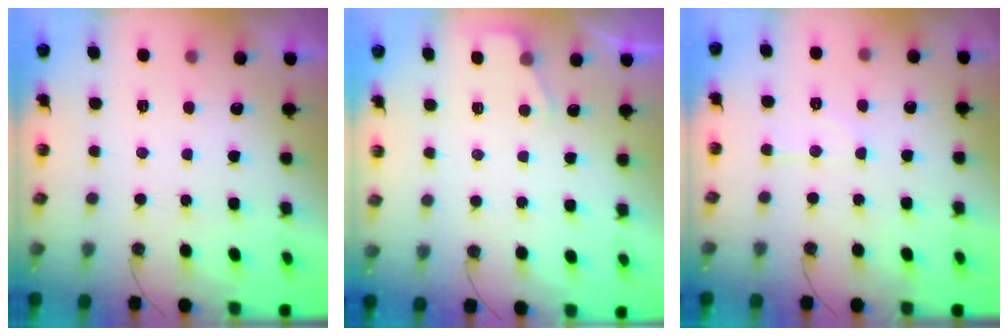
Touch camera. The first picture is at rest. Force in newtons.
{"total": 2.8, "press": 2.7, "slide": 0.5}
{"total": 6.7, "press": 6.7, "slide": 0.4}